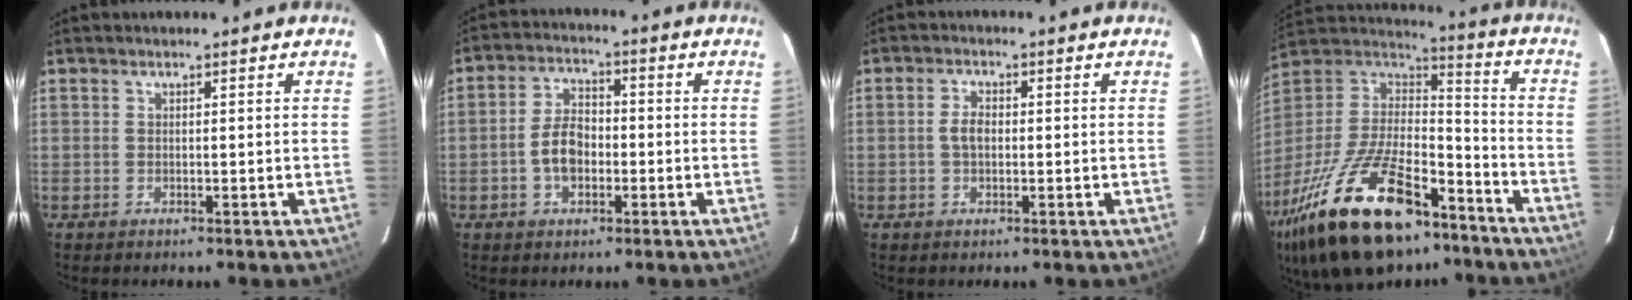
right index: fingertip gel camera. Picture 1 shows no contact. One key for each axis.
{"total": 6.5, "fx": -1.7, "fy": 4.0, "fz": 4.8, "tx": -0.095, "ty": 0.014, "tz": -0.026}
{"total": 2.9, "fx": -0.2, "fy": 1.8, "fz": 2.3, "tx": -0.048, "ty": 0.006, "tz": -0.002}
{"total": 31.5, "fx": -19.8, "fy": 13.4, "fz": 20.5, "tx": -0.408, "ty": -0.025, "tz": -0.315}